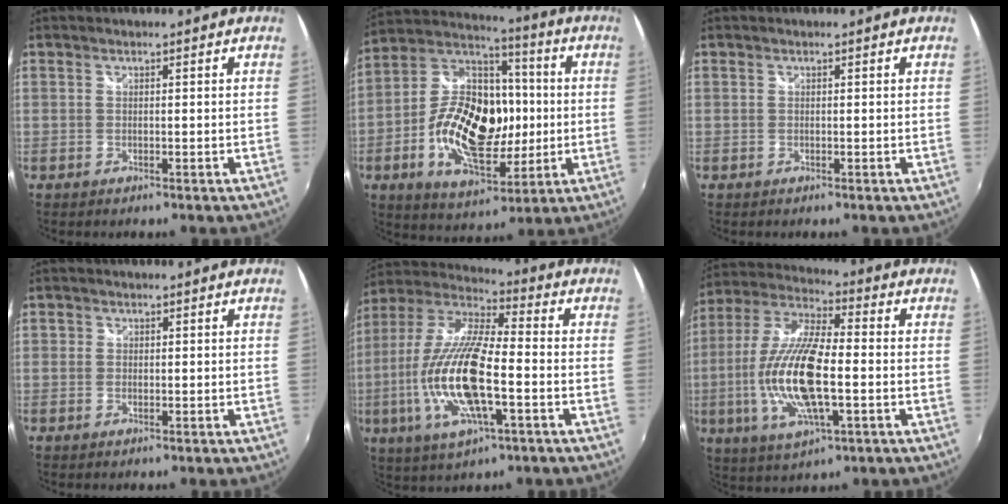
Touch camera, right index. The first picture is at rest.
{"total": 20.5, "force": [-2.7, 12.0, 16.3], "torque": [-0.317, 0.019, -0.040]}
{"total": 0.0}
{"total": 0.7, "force": [0.0, 0.7, 0.1], "torque": [-0.002, -0.001, -0.003]}
{"total": 19.7, "force": [-4.8, 5.7, 18.2], "torque": [-0.372, -0.016, -0.097]}
{"total": 17.7, "force": [-3.0, 5.6, 16.5], "torque": [-0.338, -0.007, -0.059]}